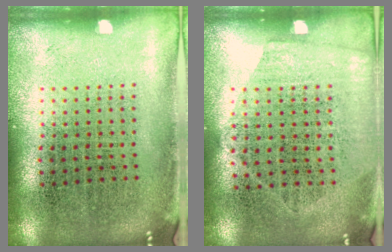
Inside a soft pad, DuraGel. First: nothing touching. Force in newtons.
{"total": 1.4, "press": 1.2, "slide": 0.7}